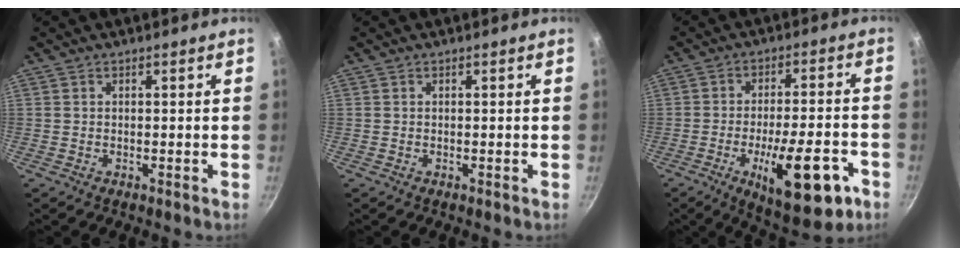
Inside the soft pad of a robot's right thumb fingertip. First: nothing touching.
{"total": 0.0}
{"total": 17.1, "force": [-7.0, 5.8, 14.5], "torque": [-0.189, 0.023, -0.094]}